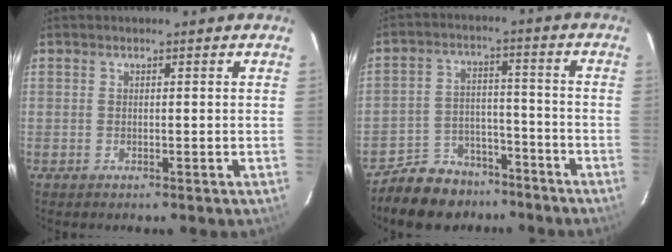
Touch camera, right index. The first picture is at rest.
{"total": 12.2, "force": [-9.8, 6.5, 2.9], "torque": [-0.082, 0.025, -0.141]}